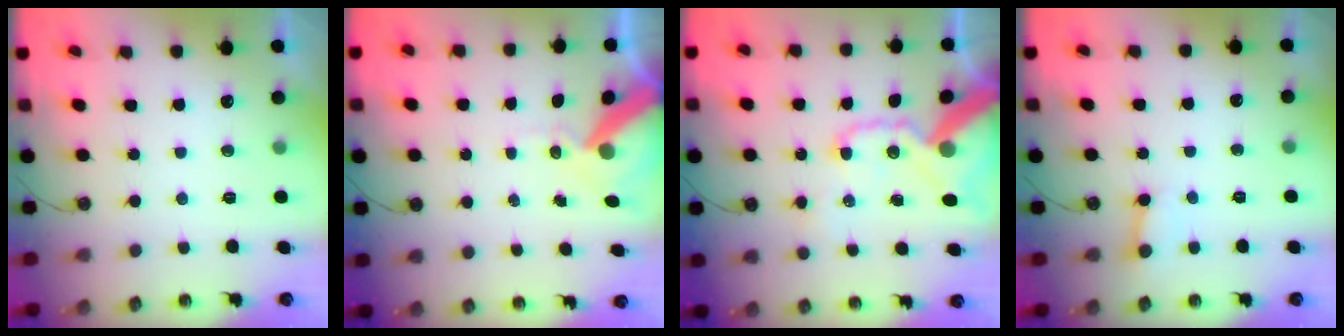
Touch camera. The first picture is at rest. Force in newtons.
{"total": 10.9, "press": 10.8, "slide": 1.5}
{"total": 21.5, "press": 21.4, "slide": 2.9}
{"total": 2.6, "press": 2.5, "slide": 0.4}